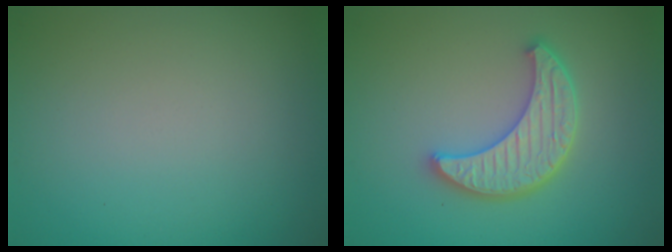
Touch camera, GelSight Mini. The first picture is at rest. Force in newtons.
{"total": 4.7, "press": 4.1, "slide": 2.4}